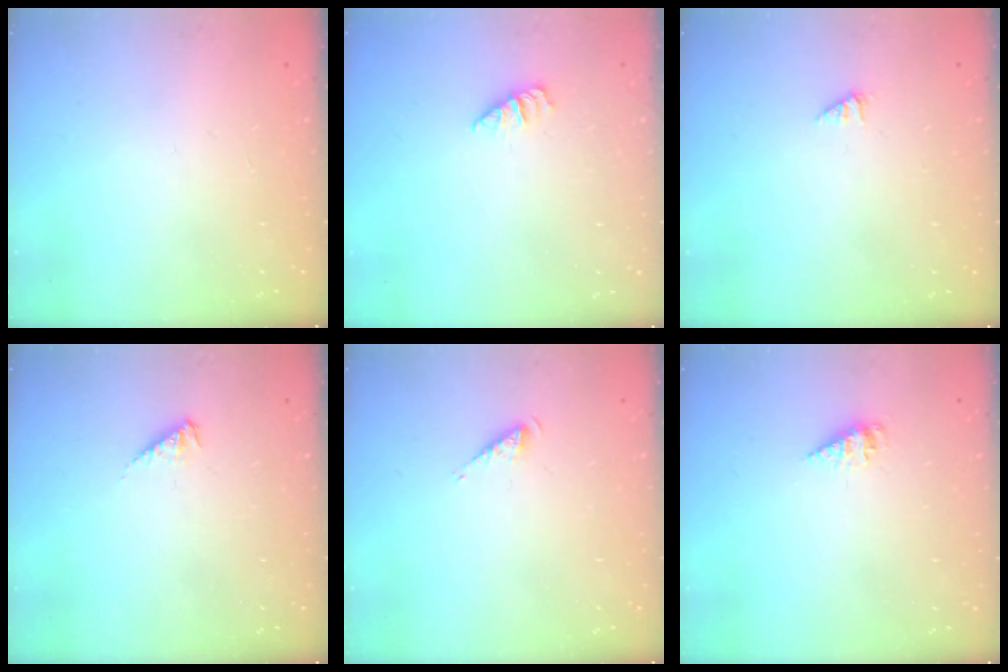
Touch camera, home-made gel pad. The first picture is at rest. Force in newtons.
{"total": 0.8, "press": 0.8, "slide": 0.2}
{"total": 0.7, "press": 0.7, "slide": 0.2}
{"total": 3.3, "press": 3.2, "slide": 0.6}
{"total": 2.7, "press": 2.7, "slide": 0.4}
{"total": 2.1, "press": 2.1, "slide": 0.2}